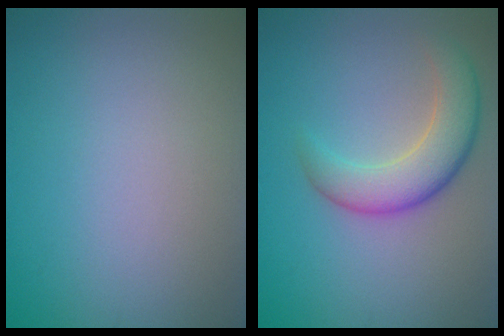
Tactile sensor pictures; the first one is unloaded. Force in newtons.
{"total": 4.8, "press": 4.8, "slide": 0.3}